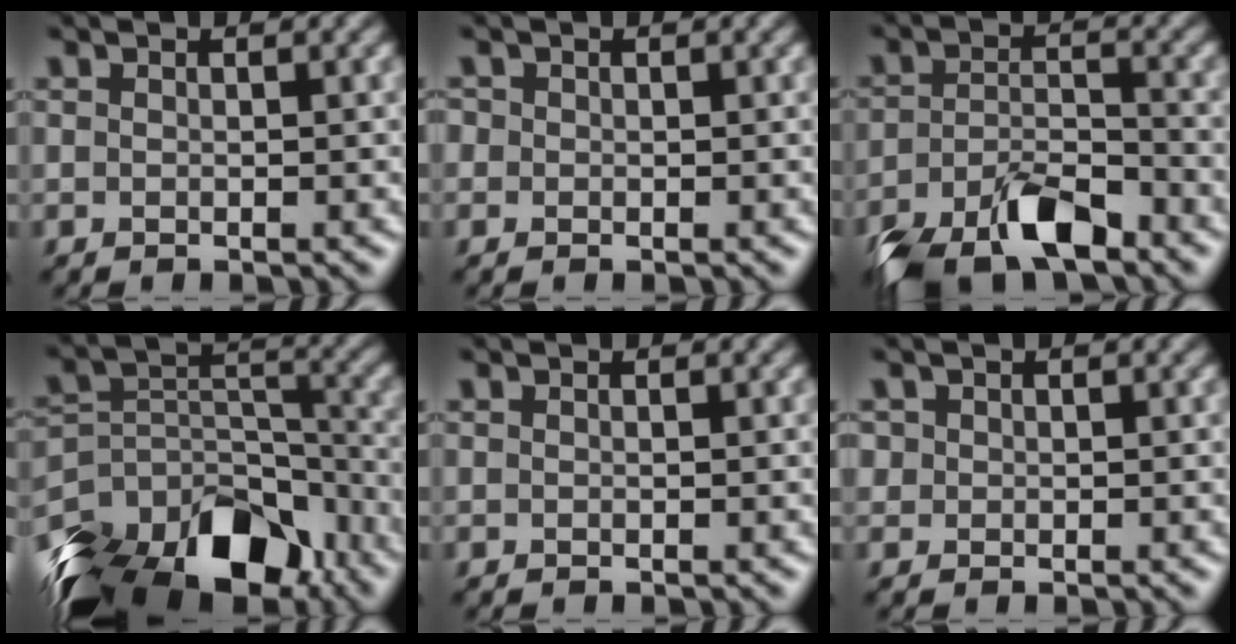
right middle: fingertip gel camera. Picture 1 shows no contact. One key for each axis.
{"total": 0.7, "fx": 0.1, "fy": 0.7, "fz": 0.1, "tx": 0.002, "ty": 0.002, "tz": -0.001}
{"total": 7.0, "fx": -5.3, "fy": 2.6, "fz": 3.8, "tx": -0.073, "ty": -0.005, "tz": -0.102}
{"total": 14.5, "fx": -11.5, "fy": 7.2, "fz": 5.1, "tx": -0.105, "ty": 0.013, "tz": -0.186}
{"total": 0.0}
{"total": 0.9, "fx": 0.4, "fy": 0.8, "fz": 0.0, "tx": 0.002, "ty": 0.002, "tz": 0.006}